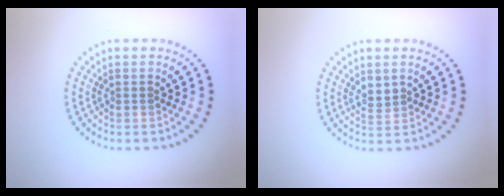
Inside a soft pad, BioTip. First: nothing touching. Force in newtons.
{"total": 1.3, "press": 1.2, "slide": 0.5}